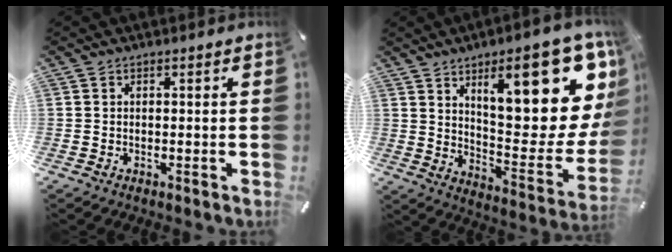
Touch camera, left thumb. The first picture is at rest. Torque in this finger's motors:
{"motor_torque": [2.45, 2.56, 1.51, -1.26, 0.56]}